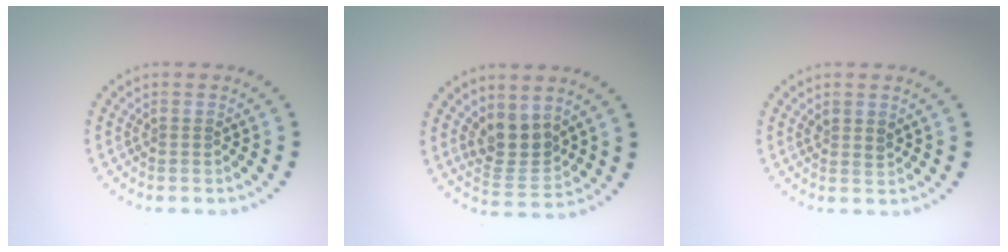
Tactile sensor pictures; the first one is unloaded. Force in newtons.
{"total": 3.7, "press": 3.3, "slide": 1.7}
{"total": 1.1, "press": 0.9, "slide": 0.6}